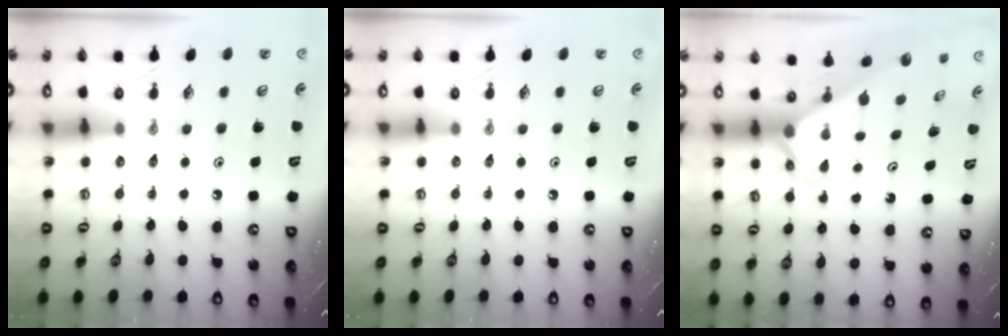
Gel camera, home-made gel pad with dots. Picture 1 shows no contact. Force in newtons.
{"total": 0.0}
{"total": 2.3, "press": 2.3, "slide": 0.2}